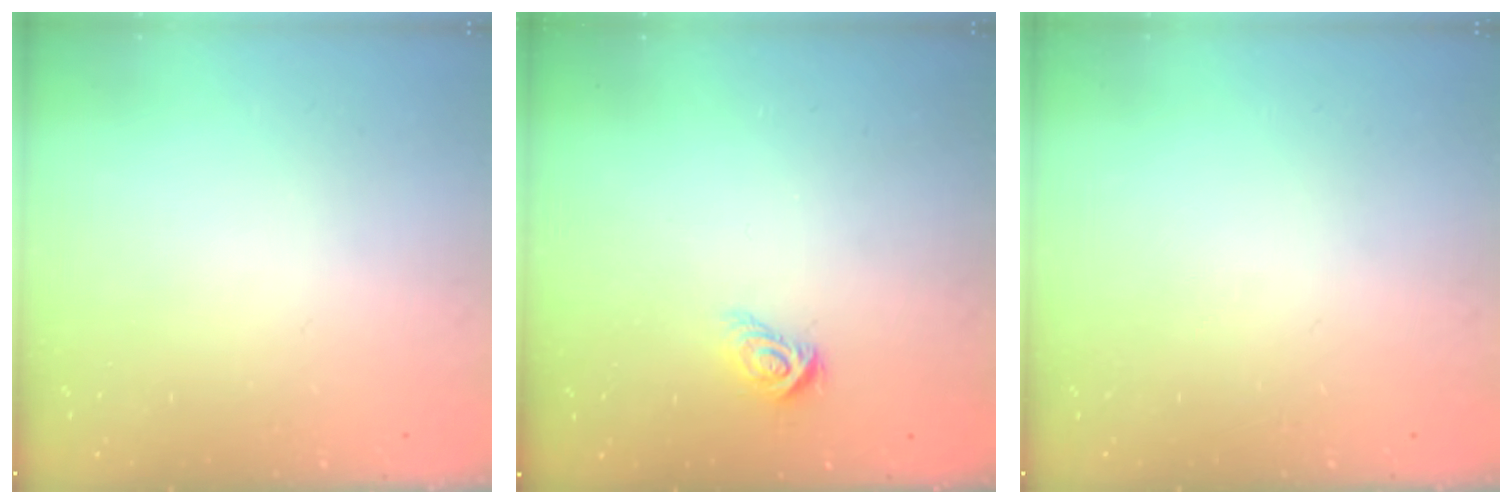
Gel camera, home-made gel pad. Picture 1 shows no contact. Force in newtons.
{"total": 6.0, "press": 6.0, "slide": 0.3}
{"total": 0.0}